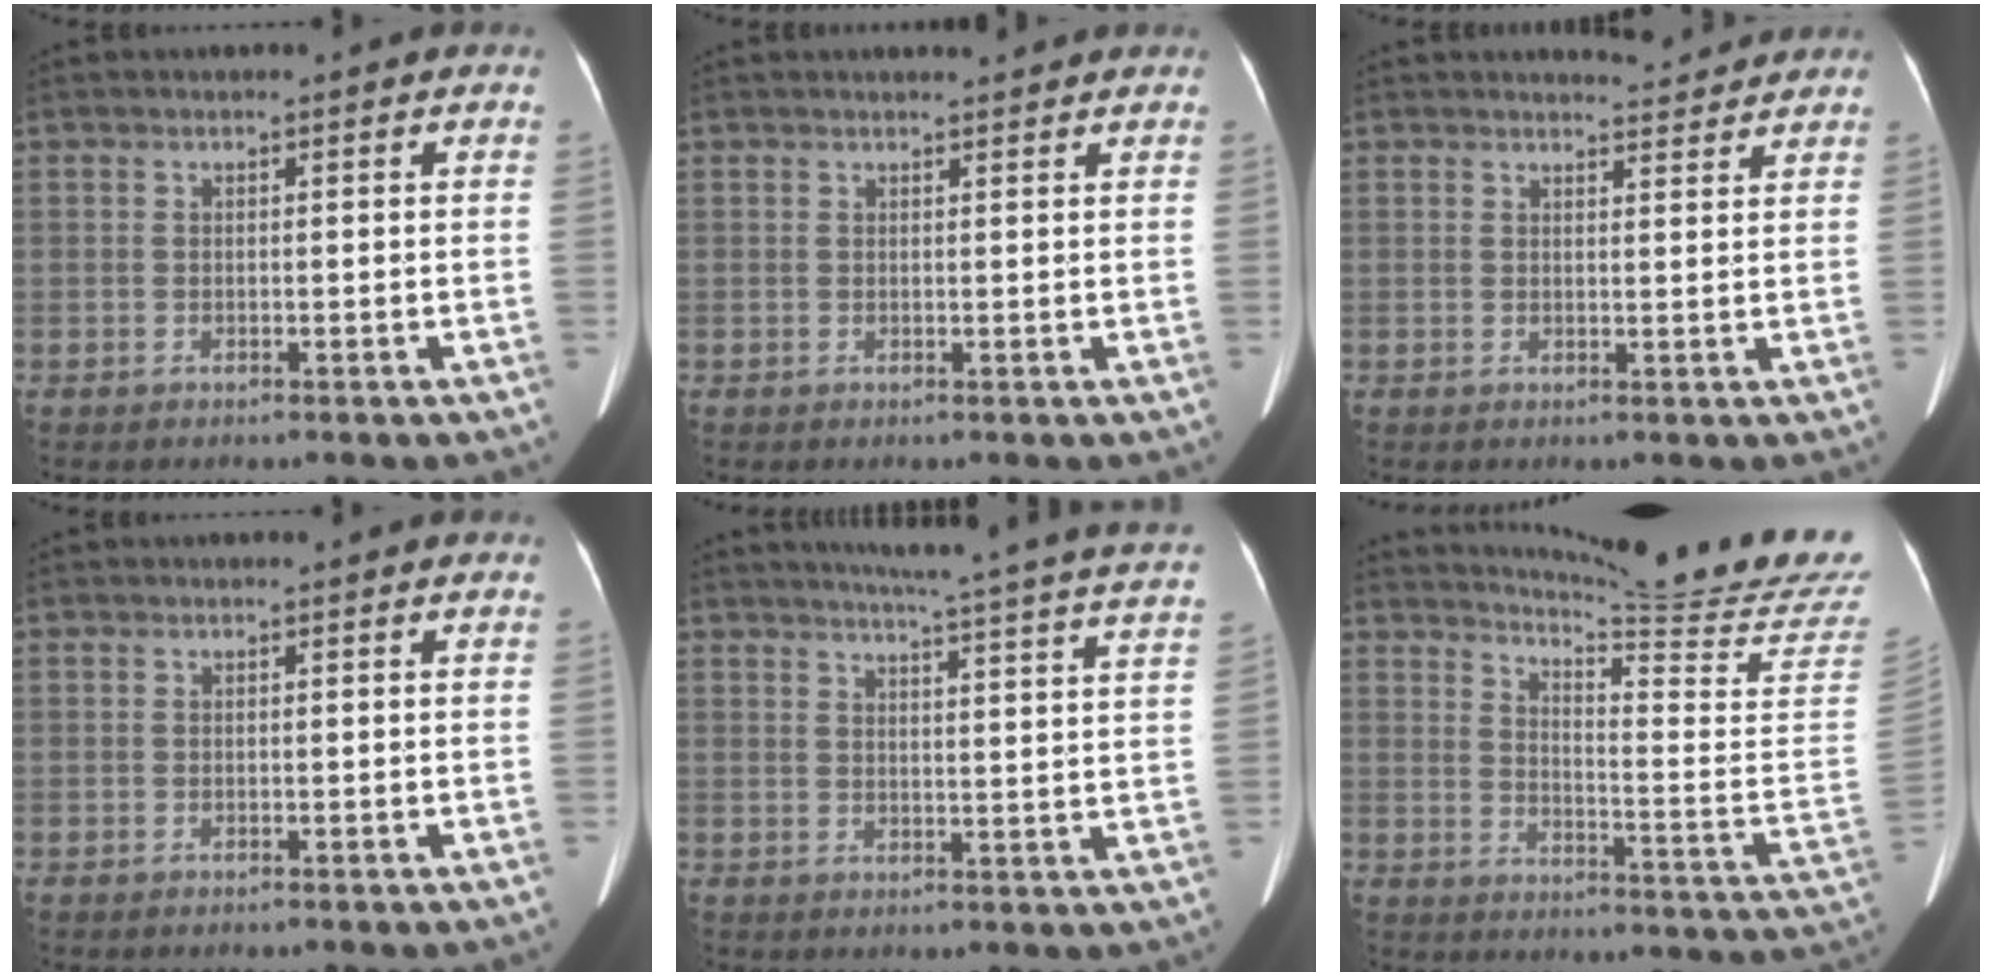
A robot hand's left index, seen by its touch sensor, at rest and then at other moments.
{"total": 2.5, "force": [2.4, 0.1, 0.6], "torque": [-0.010, 0.012, 0.031]}
{"total": 3.5, "force": [3.5, 0.1, -0.1], "torque": [-0.008, -0.002, 0.041]}
{"total": 0.0}
{"total": 22.2, "force": [20.4, -1.3, 8.9], "torque": [-0.129, -0.056, 0.235]}
{"total": 21.4, "force": [19.4, -2.9, 8.5], "torque": [-0.143, -0.136, 0.244]}